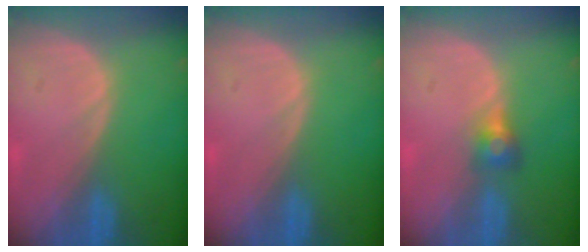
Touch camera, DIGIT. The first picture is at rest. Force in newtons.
{"total": 0.0}
{"total": 2.8, "press": 2.6, "slide": 1.0}